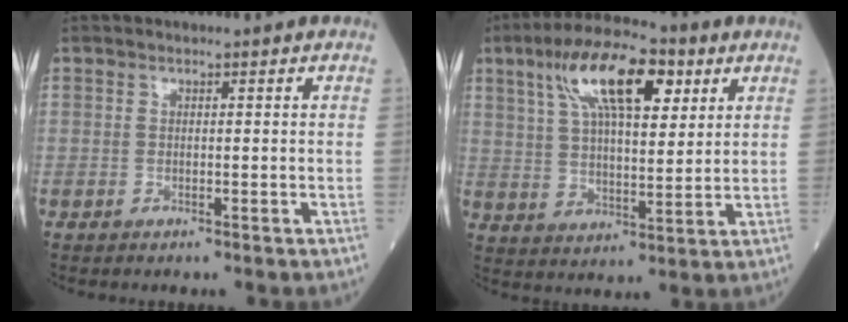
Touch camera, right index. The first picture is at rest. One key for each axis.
{"total": 14.9, "fx": 7.5, "fy": 5.2, "fz": 11.7, "tx": -0.210, "ty": 0.024, "tz": 0.132}